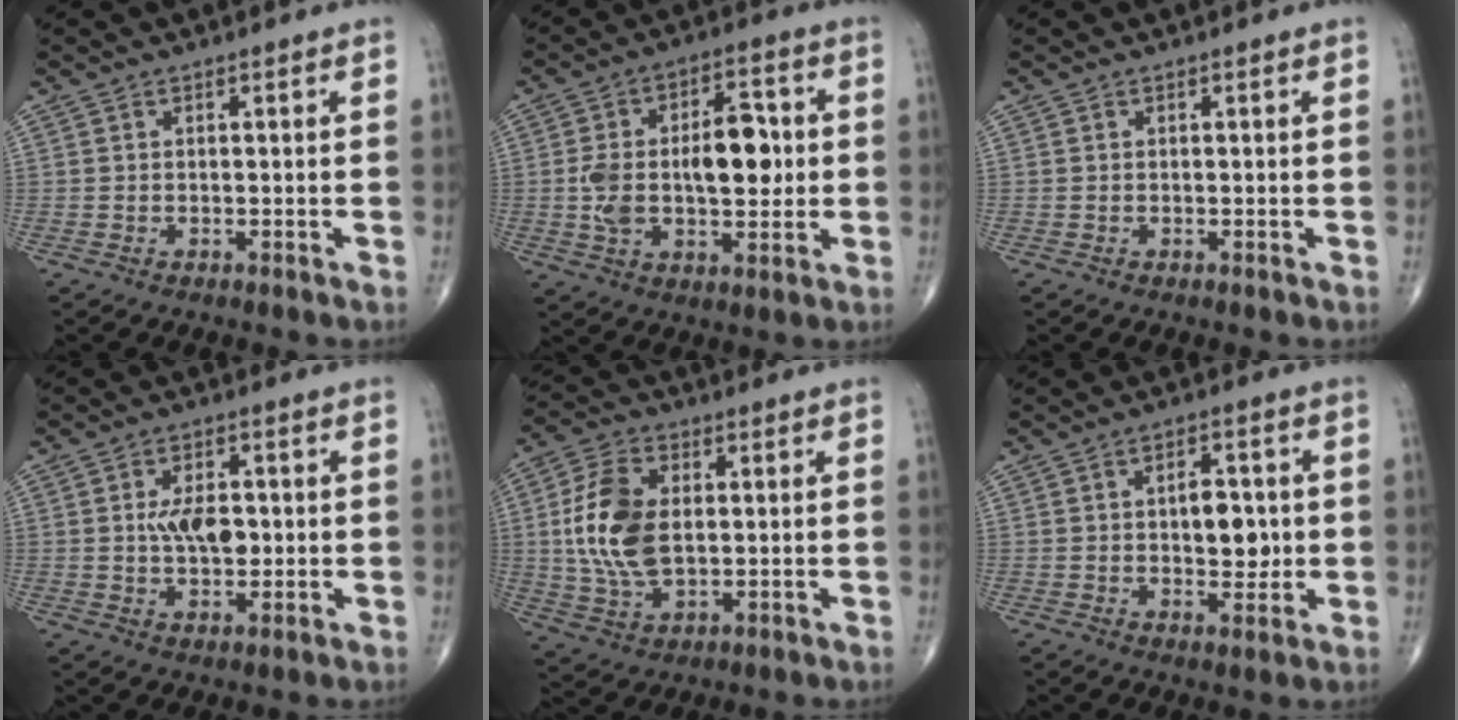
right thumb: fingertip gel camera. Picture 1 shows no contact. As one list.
[{"total": 15.5, "force": [0.4, 8.1, 13.2], "torque": [-0.208, 0.021, 0.010]}, {"total": 0.0}, {"total": 7.2, "force": [0.3, 4.1, 5.9], "torque": [-0.082, 0.001, 0.005]}, {"total": 13.6, "force": [1.0, 8.0, 11.0], "torque": [-0.214, 0.002, 0.021]}, {"total": 7.5, "force": [0.3, 4.1, 6.3], "torque": [-0.064, 0.000, 0.006]}]